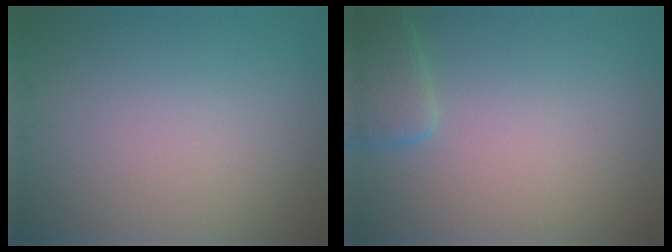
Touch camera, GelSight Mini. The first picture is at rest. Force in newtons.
{"total": 2.3, "press": 2.3, "slide": 0.2}